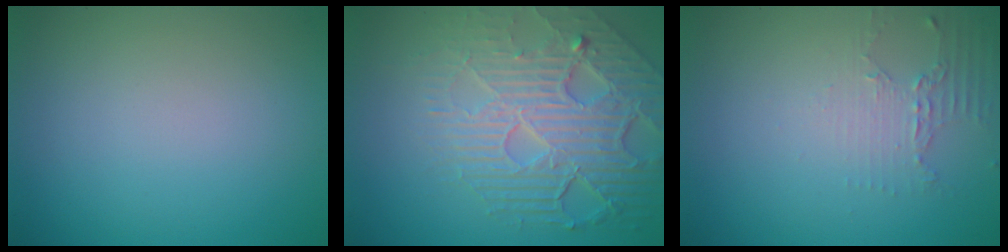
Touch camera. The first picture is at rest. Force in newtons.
{"total": 8.0, "press": 5.5, "slide": 5.8}
{"total": 2.1, "press": 1.5, "slide": 1.4}